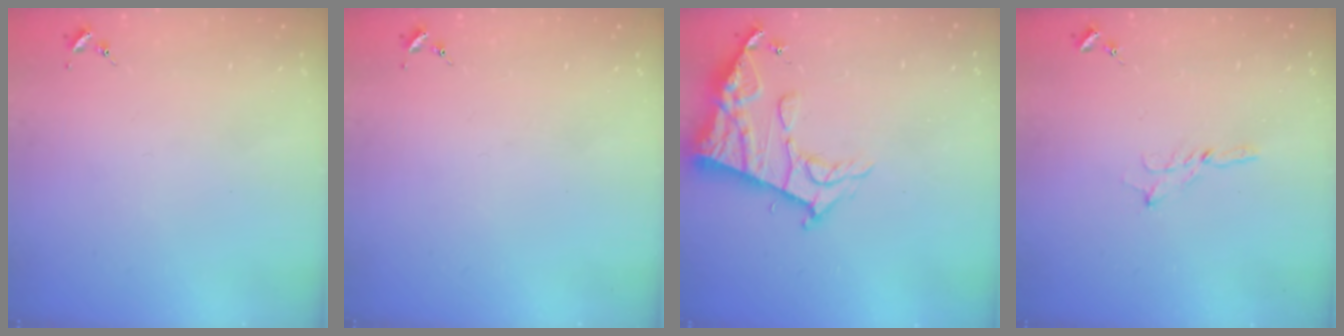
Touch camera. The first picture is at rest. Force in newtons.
{"total": 0.0}
{"total": 14.9, "press": 14.8, "slide": 1.4}
{"total": 2.5, "press": 2.5, "slide": 0.2}